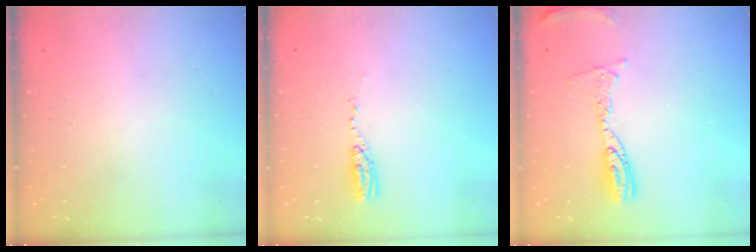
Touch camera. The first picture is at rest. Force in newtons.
{"total": 6.3, "press": 6.1, "slide": 1.6}
{"total": 10.2, "press": 10.2, "slide": 1.0}